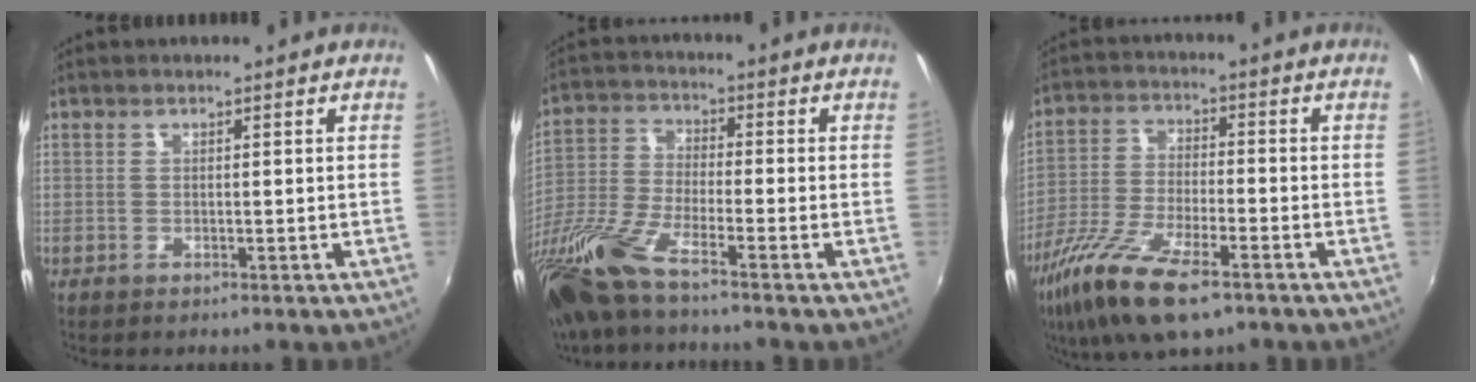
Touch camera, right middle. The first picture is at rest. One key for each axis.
{"total": 14.1, "fx": -10.4, "fy": 1.9, "fz": 9.3, "tx": -0.212, "ty": -0.035, "tz": -0.209}
{"total": 14.9, "fx": -9.3, "fy": 4.5, "fz": 10.7, "tx": -0.229, "ty": -0.039, "tz": -0.182}